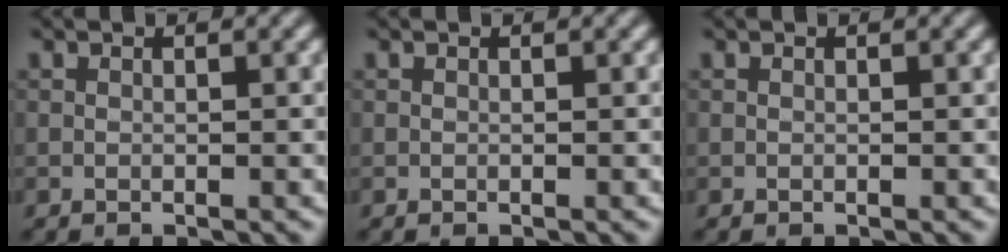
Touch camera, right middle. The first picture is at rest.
{"total": 0.0}
{"total": 0.0}